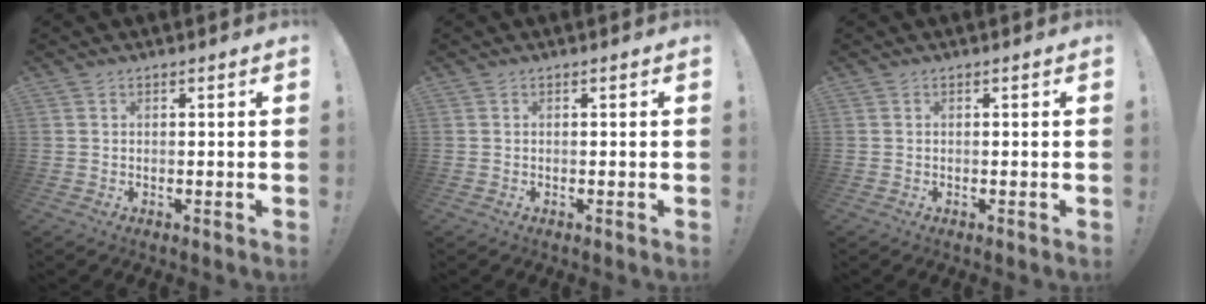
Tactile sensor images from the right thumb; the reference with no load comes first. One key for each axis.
{"total": 0.0}
{"total": 0.0}